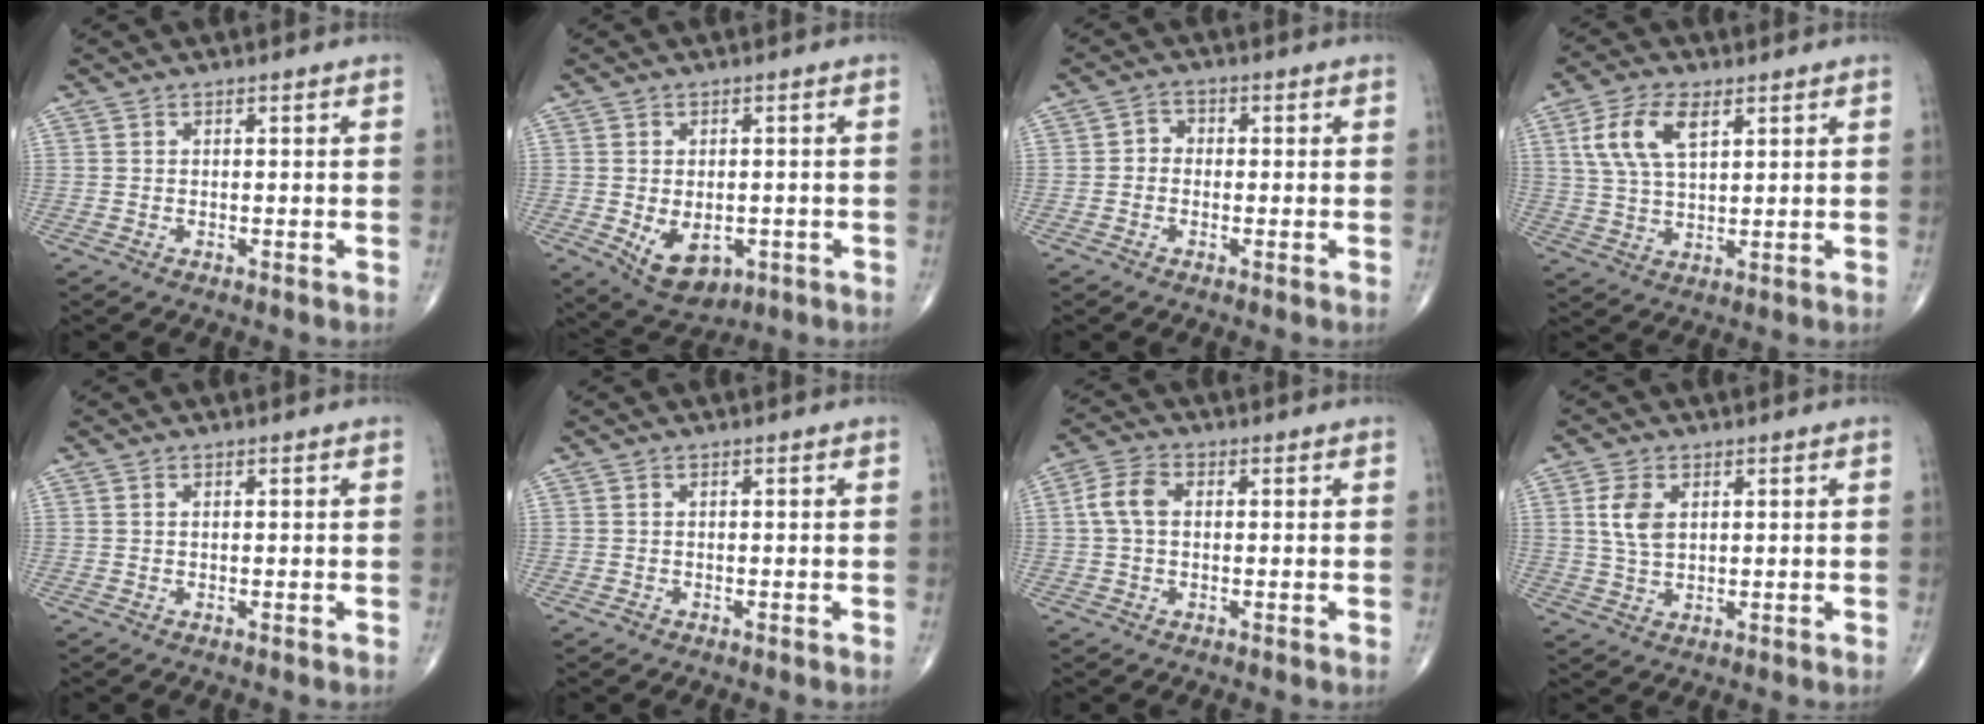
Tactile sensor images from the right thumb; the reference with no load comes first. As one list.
[{"total": 8.3, "force": [-2.1, 5.3, 6.0], "torque": [-0.072, -0.003, -0.018]}, {"total": 2.5, "force": [-0.4, 2.1, 1.2], "torque": [-0.001, 0.011, -0.019]}, {"total": 9.5, "force": [3.8, 4.7, 7.4], "torque": [-0.145, -0.005, 0.076]}, {"total": 0.6, "force": [0.2, 0.2, 0.6], "torque": [-0.012, 0.000, 0.003]}, {"total": 0.5, "force": [-0.4, 0.4, 0.1], "torque": [0.004, 0.001, -0.009]}, {"total": 5.5, "force": [0.6, 3.4, 4.2], "torque": [-0.093, 0.017, 0.005]}, {"total": 5.6, "force": [1.5, 3.4, 4.2], "torque": [-0.082, -0.003, 0.030]}]